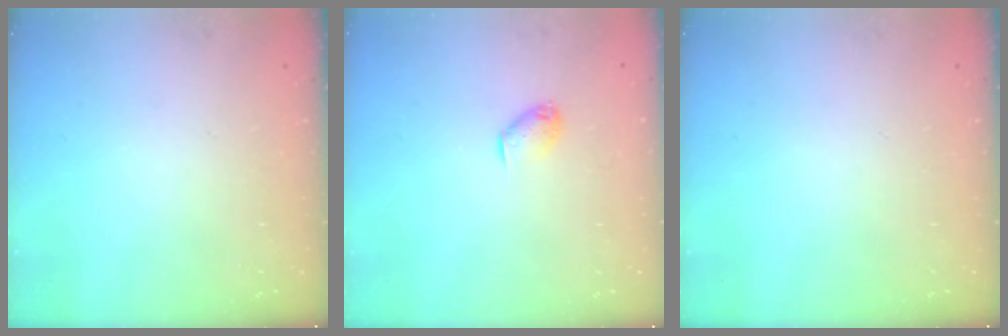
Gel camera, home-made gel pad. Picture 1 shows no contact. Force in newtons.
{"total": 5.9, "press": 5.9, "slide": 0.7}
{"total": 0.0}